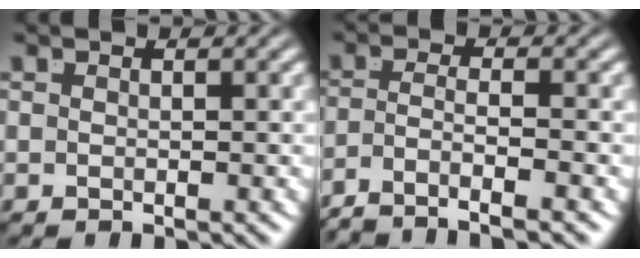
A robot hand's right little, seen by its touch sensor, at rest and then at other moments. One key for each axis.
{"total": 5.6, "fx": -4.4, "fy": 1.8, "fz": 2.9, "tx": -0.063, "ty": -0.030, "tz": -0.062}